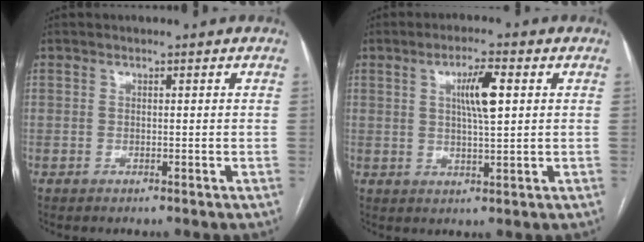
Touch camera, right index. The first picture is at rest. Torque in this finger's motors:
{"motor_torque": [0.44, -0.12, 0.30, 0.08]}